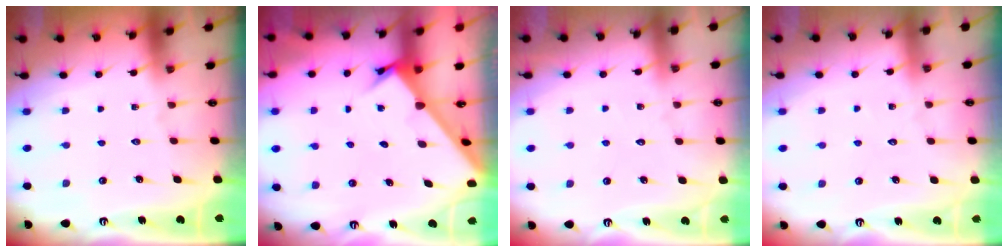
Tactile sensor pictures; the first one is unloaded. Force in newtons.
{"total": 2.5, "press": 2.5, "slide": 0.2}
{"total": 2.7, "press": 2.7, "slide": 0.2}
{"total": 3.7, "press": 3.6, "slide": 0.5}